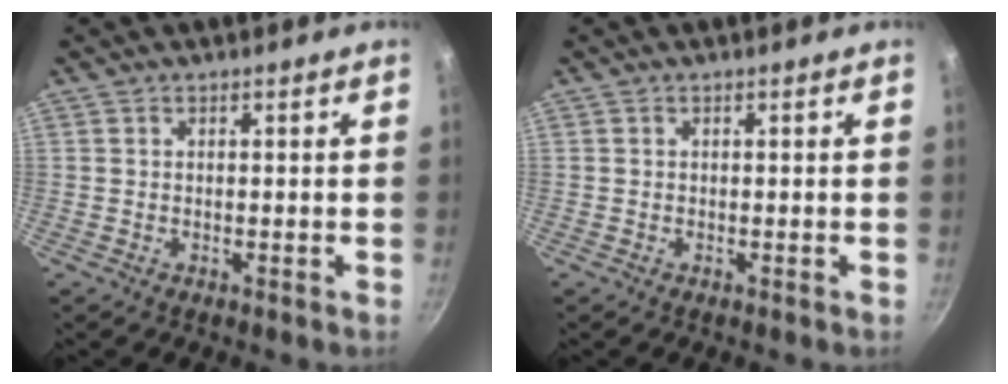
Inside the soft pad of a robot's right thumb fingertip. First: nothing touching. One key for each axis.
{"total": 0.0}